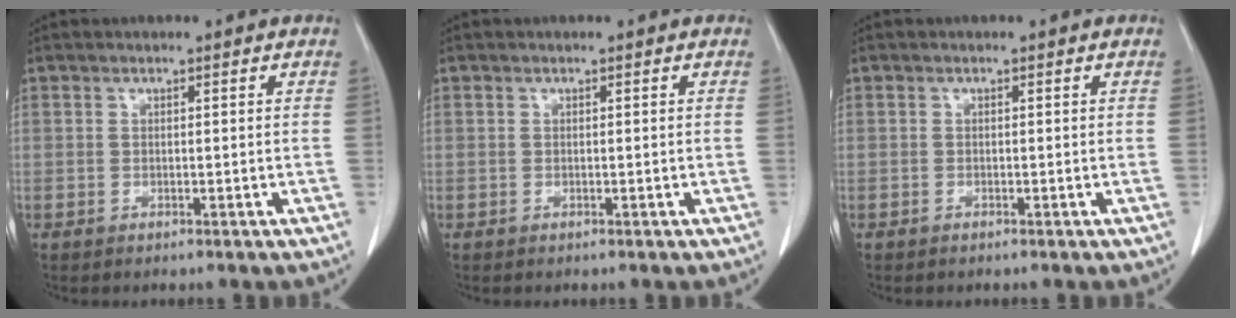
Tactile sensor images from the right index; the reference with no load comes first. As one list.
[{"total": 0.0}, {"total": 0.0}]